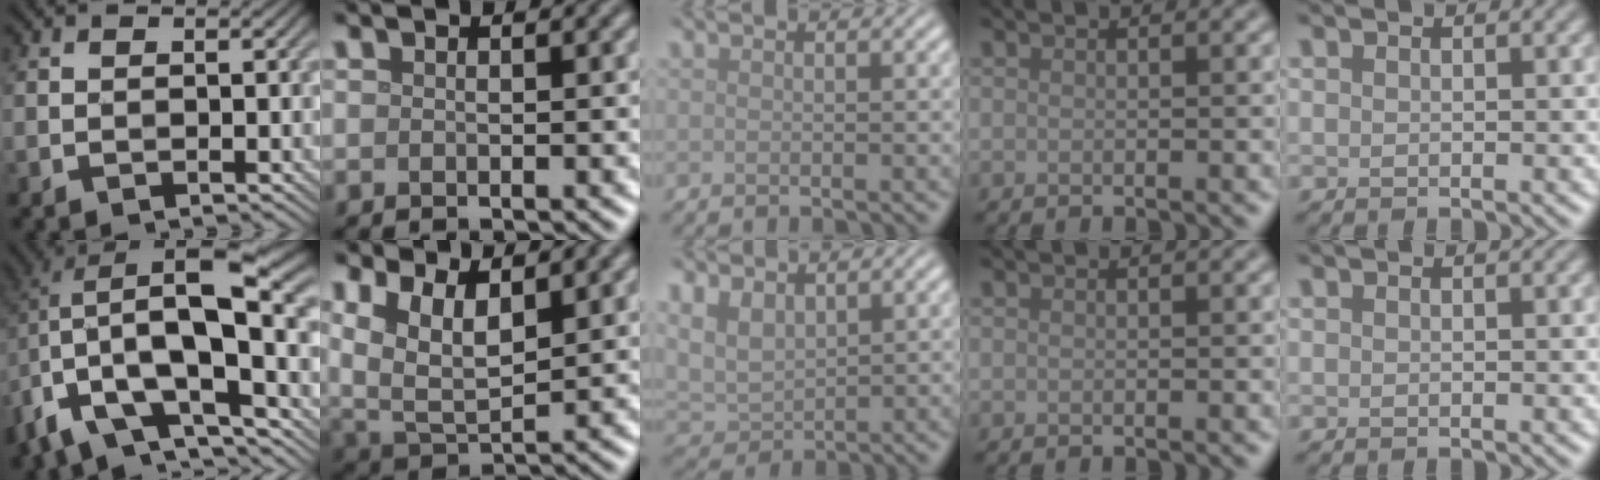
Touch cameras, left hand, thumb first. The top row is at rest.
{"thumb": {"total": 18.3, "force": [-3.0, 8.4, 15.9], "torque": [-0.278, -0.010, -0.042]}, "index": {"total": 6.5, "force": [2.7, 3.5, 4.8], "torque": [-0.106, -0.004, 0.048]}, "middle": {"total": 3.6, "force": [1.9, 2.2, 2.1], "torque": [-0.055, -0.006, 0.038]}}